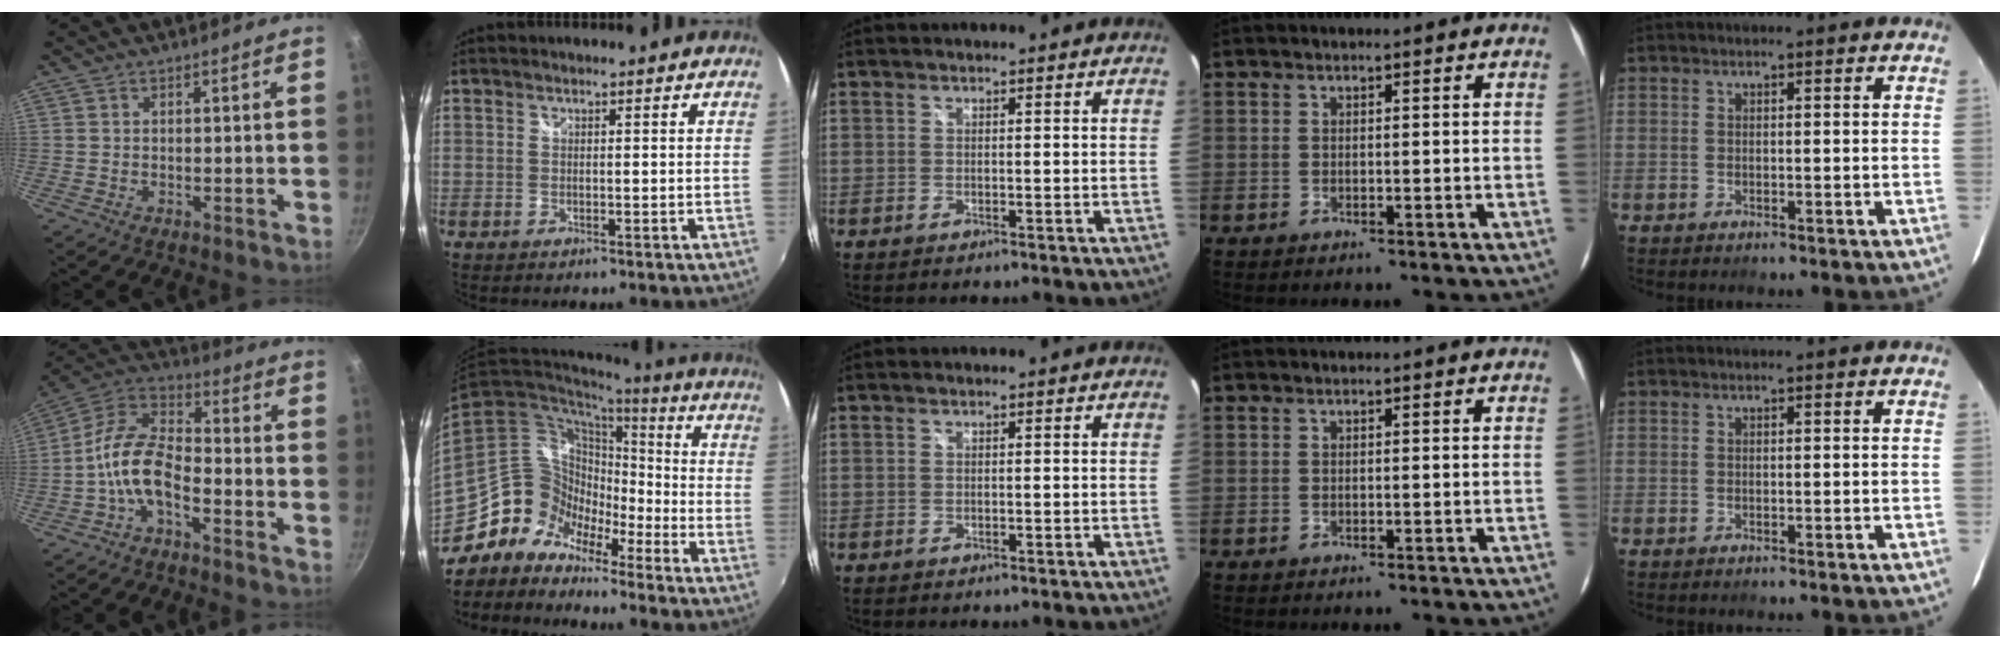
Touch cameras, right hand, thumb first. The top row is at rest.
{"thumb": {"total": 10.8, "force": [-4.5, 5.6, 8.0], "torque": [-0.147, 0.054, -0.105]}, "index": {"total": 12.8, "force": [-9.4, 8.1, 3.3], "torque": [-0.061, 0.030, -0.183]}}